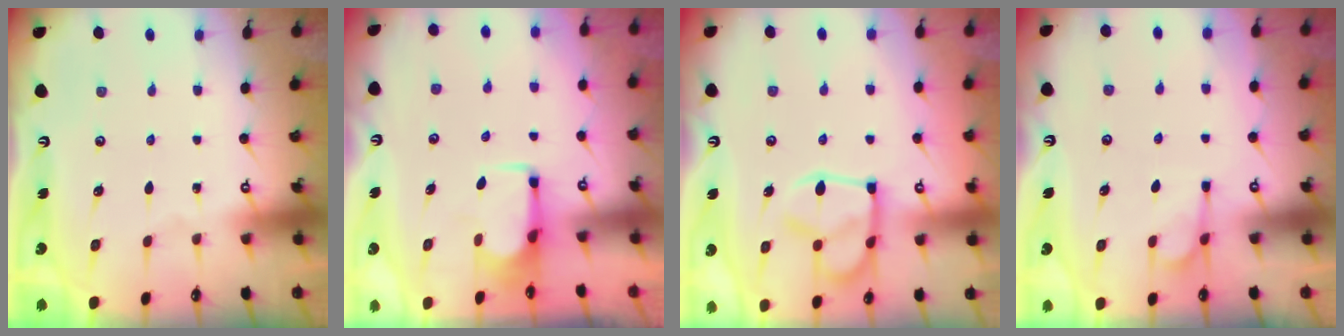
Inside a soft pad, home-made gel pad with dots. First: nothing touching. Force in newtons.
{"total": 1.9, "press": 1.8, "slide": 0.7}
{"total": 14.2, "press": 14.1, "slide": 1.2}
{"total": 1.6, "press": 0.9, "slide": 1.3}